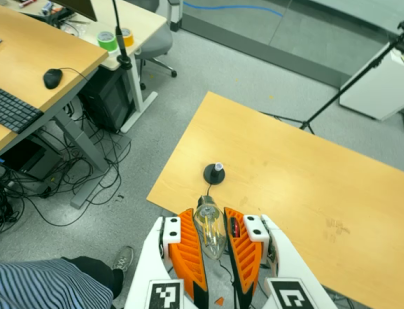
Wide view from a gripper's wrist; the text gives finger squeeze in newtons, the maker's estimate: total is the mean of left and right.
{"total": 20.0, "left": 24.0, "right": 16.0}